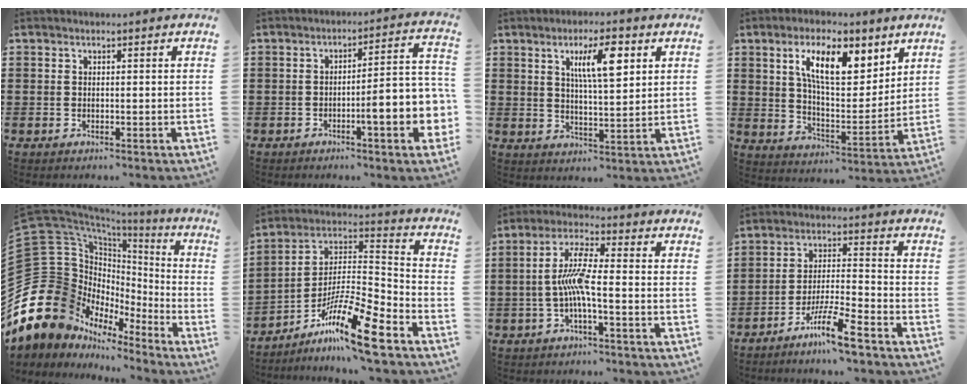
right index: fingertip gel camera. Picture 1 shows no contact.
{"total": 8.7, "force": [-2.5, 1.4, 8.2], "torque": [-0.110, -0.026, -0.048]}
{"total": 8.3, "force": [3.6, 2.2, 7.1], "torque": [-0.132, 0.005, 0.055]}
{"total": 11.1, "force": [6.3, 4.3, 8.1], "torque": [-0.153, -0.009, 0.108]}
{"total": 21.3, "force": [-4.8, 17.3, 11.5], "torque": [-0.269, -0.027, -0.054]}
{"total": 14.4, "force": [-9.9, 1.9, 10.3], "torque": [-0.193, 0.012, -0.186]}
{"total": 7.0, "force": [-1.6, 1.2, 6.7], "torque": [-0.146, -0.006, -0.040]}
{"total": 8.4, "force": [-6.5, 0.3, 5.4], "torque": [-0.113, -0.006, -0.126]}